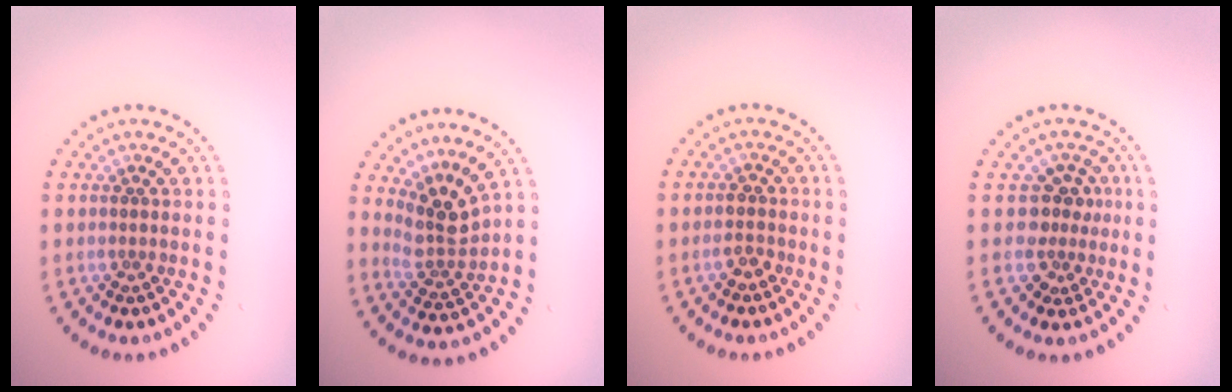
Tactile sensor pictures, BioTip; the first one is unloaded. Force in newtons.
{"total": 3.2, "press": 2.3, "slide": 2.2}
{"total": 1.5, "press": 1.5, "slide": 0.3}
{"total": 2.6, "press": 2.0, "slide": 1.7}